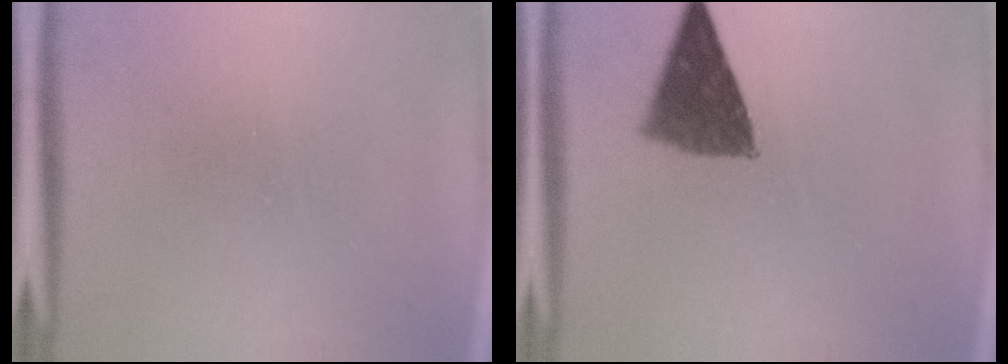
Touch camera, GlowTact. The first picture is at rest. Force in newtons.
{"total": 8.5}